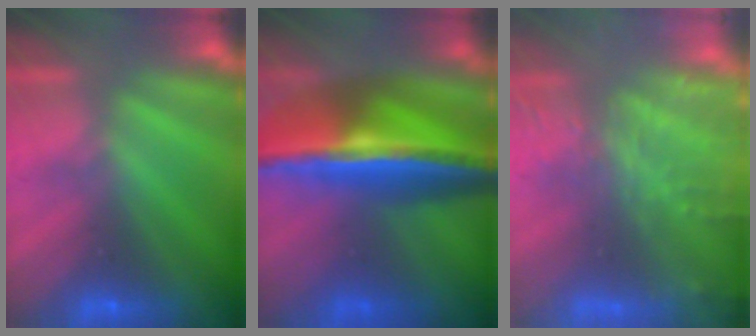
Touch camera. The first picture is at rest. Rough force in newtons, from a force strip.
{"total": 5.8}
{"total": 9.1}